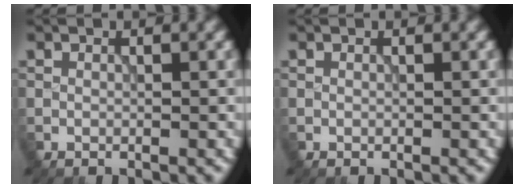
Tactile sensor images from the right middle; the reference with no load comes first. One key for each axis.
{"total": 0.0}